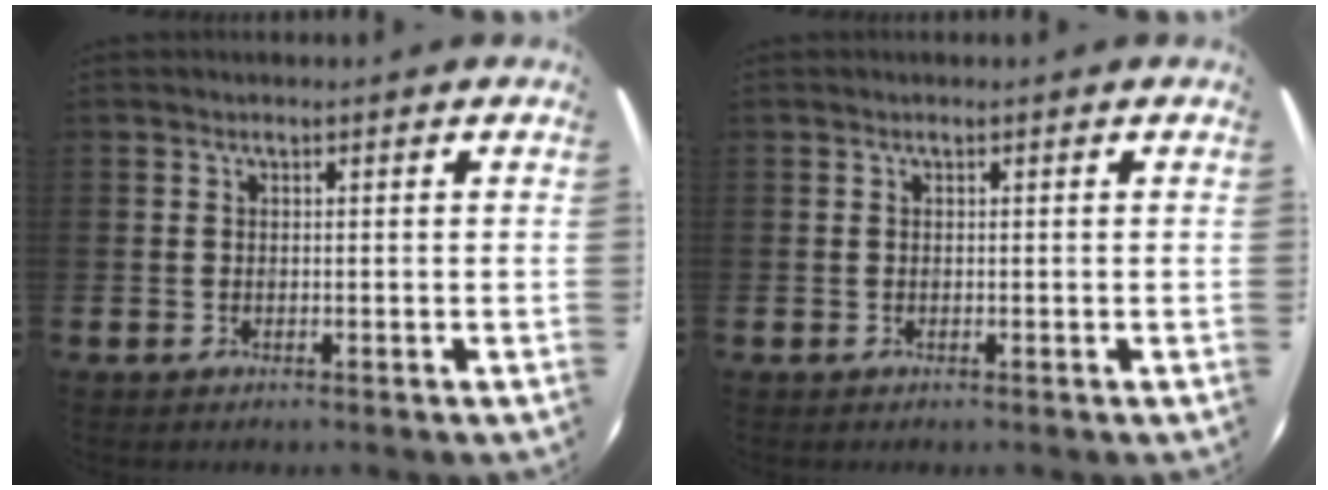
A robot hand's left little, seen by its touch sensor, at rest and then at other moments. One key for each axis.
{"total": 0.0}